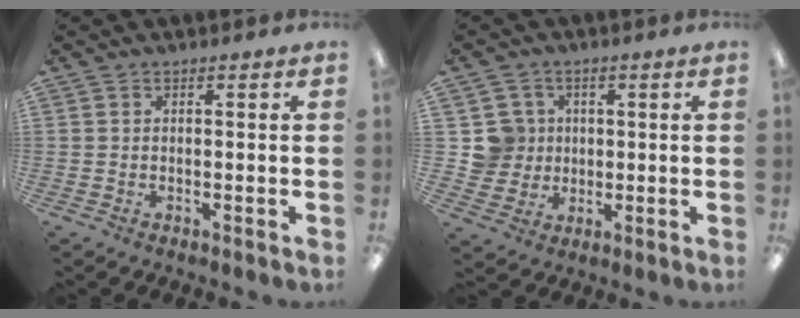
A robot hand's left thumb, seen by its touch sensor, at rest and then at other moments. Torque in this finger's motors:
{"motor_torque": [-0.28, 0.26, -0.15, 0.13, -0.01]}